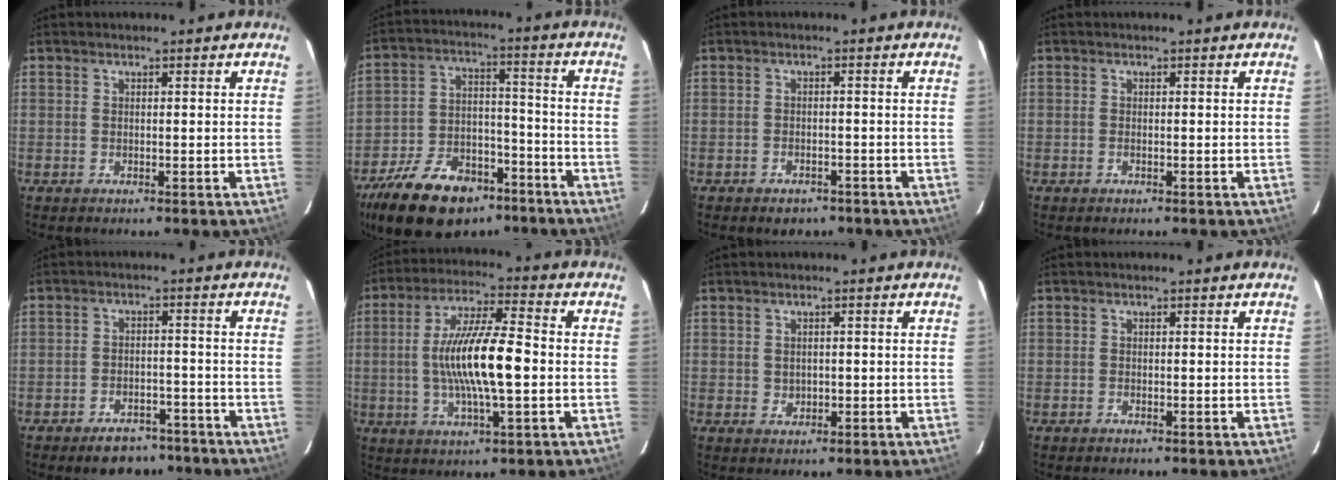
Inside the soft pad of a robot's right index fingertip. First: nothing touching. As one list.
[{"total": 20.7, "force": [-13.9, 11.2, 10.5], "torque": [-0.229, 0.009, -0.218]}, {"total": 4.0, "force": [-2.8, 2.5, 1.2], "torque": [-0.028, 0.004, -0.034]}, {"total": 0.0}, {"total": 8.4, "force": [-6.7, 4.3, 2.9], "torque": [-0.063, 0.020, -0.084]}, {"total": 13.9, "force": [-1.1, 2.6, 13.6], "torque": [-0.255, 0.004, -0.022]}, {"total": 1.0, "force": [0.1, 0.9, 0.3], "torque": [-0.001, 0.000, 0.003]}, {"total": 0.0}]